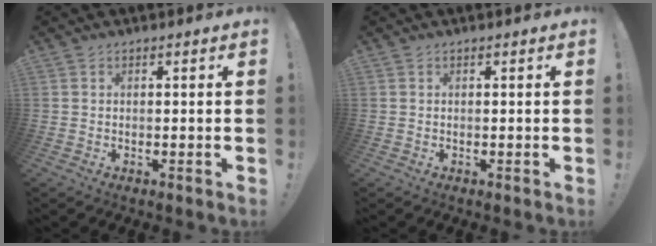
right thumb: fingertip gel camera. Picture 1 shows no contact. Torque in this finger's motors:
{"motor_torque": [0.00, 0.00, 0.00, 0.00, 0.00]}